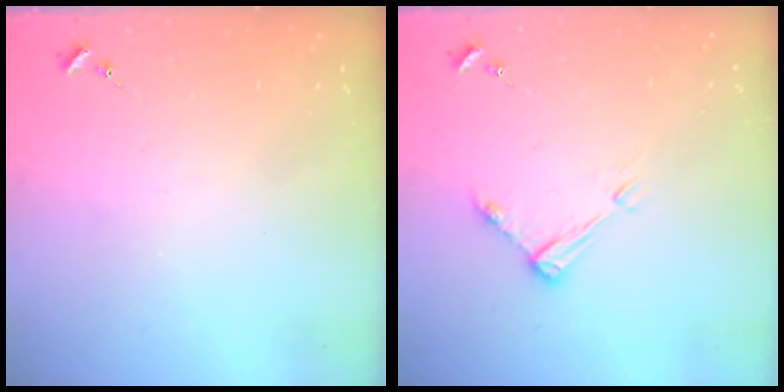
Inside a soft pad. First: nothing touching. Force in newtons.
{"total": 6.5, "press": 6.4, "slide": 0.5}